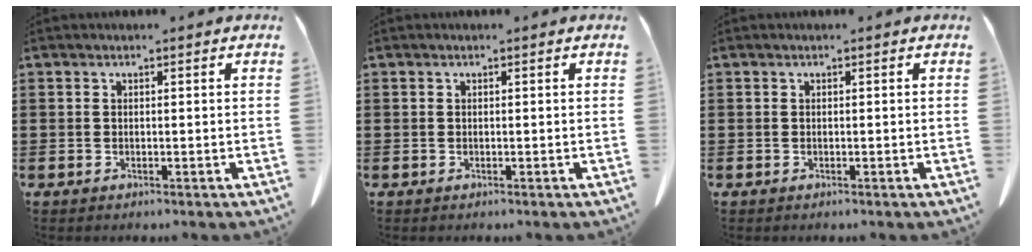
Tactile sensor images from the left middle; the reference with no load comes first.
{"total": 0.0}
{"total": 0.0}